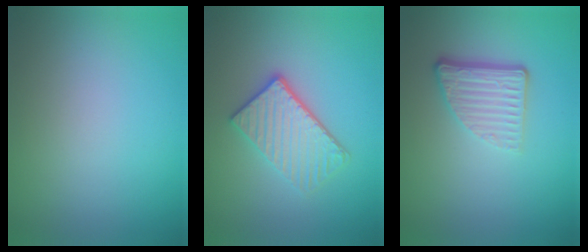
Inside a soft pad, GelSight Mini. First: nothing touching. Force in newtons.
{"total": 3.7, "press": 3.2, "slide": 1.9}
{"total": 3.8, "press": 2.6, "slide": 2.8}